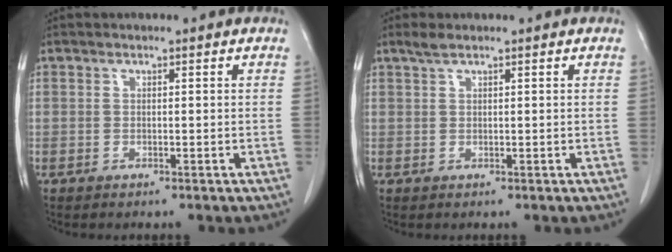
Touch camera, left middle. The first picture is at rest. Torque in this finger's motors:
{"motor_torque": [0.15, -0.13, -0.02, 0.00]}